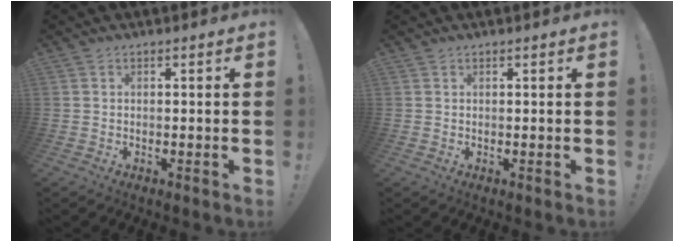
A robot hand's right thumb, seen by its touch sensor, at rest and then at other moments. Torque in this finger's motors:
{"motor_torque": [-0.13, 0.06, 0.05, -0.03, 0.00]}